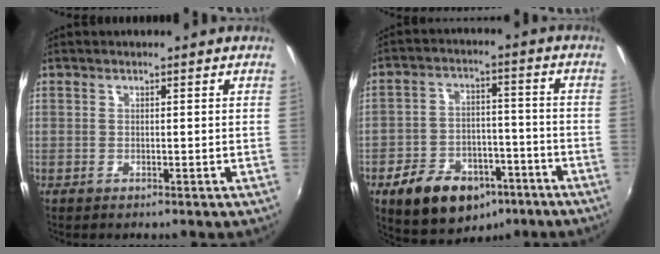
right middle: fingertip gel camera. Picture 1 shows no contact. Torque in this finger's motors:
{"motor_torque": [0.95, -1.17, 0.08, 0.09]}